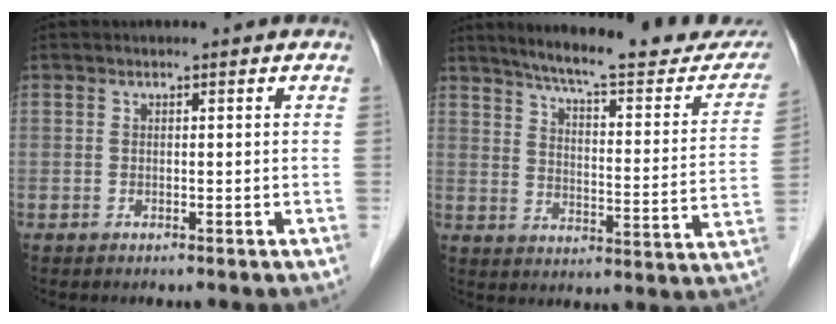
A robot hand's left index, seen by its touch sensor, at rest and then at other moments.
{"total": 22.2, "force": [19.8, 2.8, 9.7], "torque": [-0.129, -0.050, 0.248]}